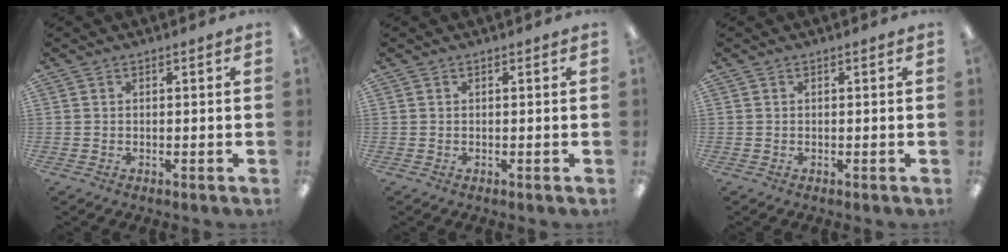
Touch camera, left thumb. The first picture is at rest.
{"total": 0.0}
{"total": 0.0}